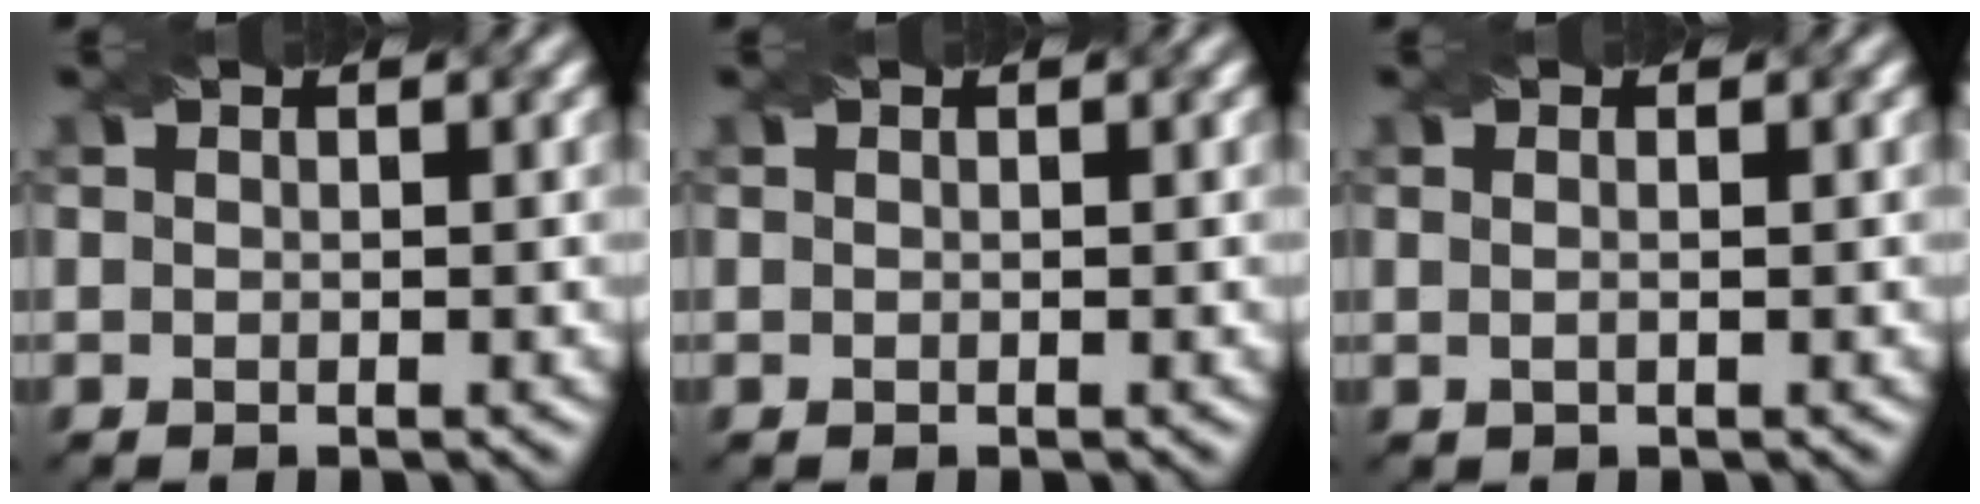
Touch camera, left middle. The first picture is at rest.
{"total": 0.0}
{"total": 1.3, "force": [0.4, 0.7, 1.0], "torque": [-0.015, -0.003, -0.004]}